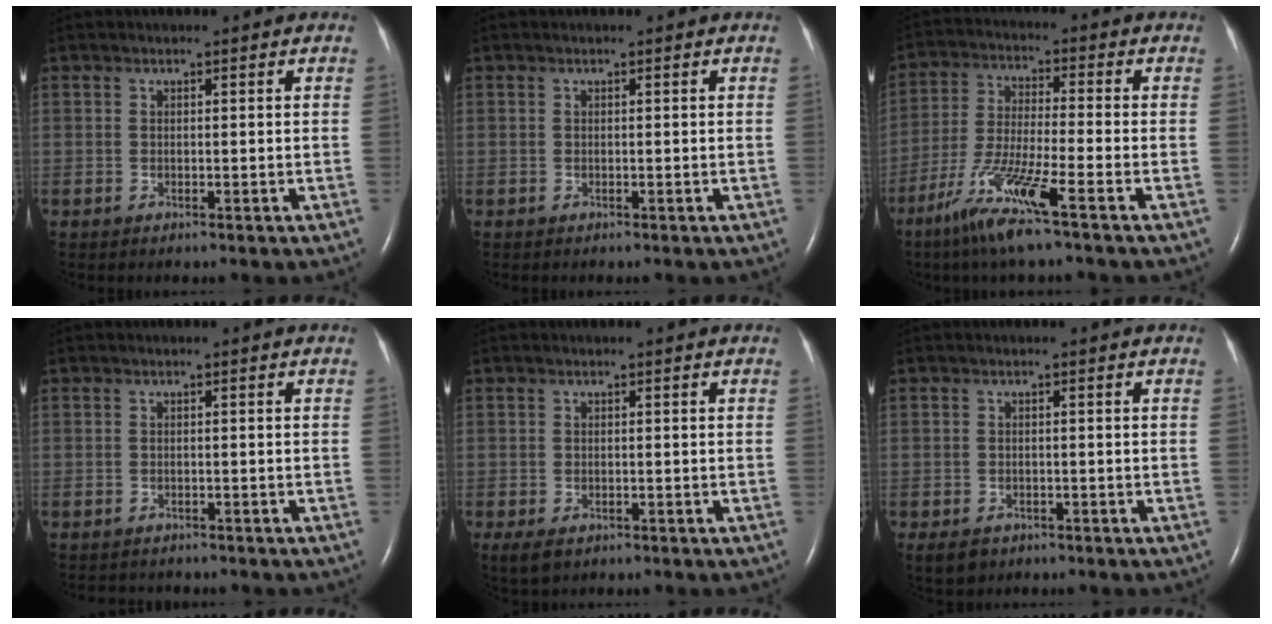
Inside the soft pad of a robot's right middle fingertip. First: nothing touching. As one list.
[{"total": 0.0}, {"total": 10.6, "force": [-6.4, -0.4, 8.4], "torque": [-0.176, -0.031, -0.129]}, {"total": 2.9, "force": [-2.7, 1.1, 0.5], "torque": [-0.010, -0.004, -0.031]}, {"total": 3.1, "force": [-1.8, 1.7, 1.8], "torque": [-0.036, -0.007, -0.024]}, {"total": 3.4, "force": [-2.3, 2.3, 1.1], "torque": [-0.019, -0.002, -0.031]}]